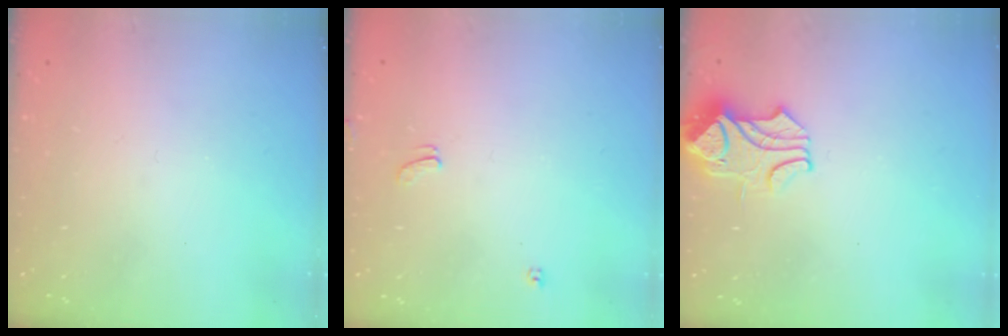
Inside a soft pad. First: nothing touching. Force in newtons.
{"total": 2.3, "press": 2.3, "slide": 0.4}
{"total": 0.6, "press": 0.1, "slide": 0.6}